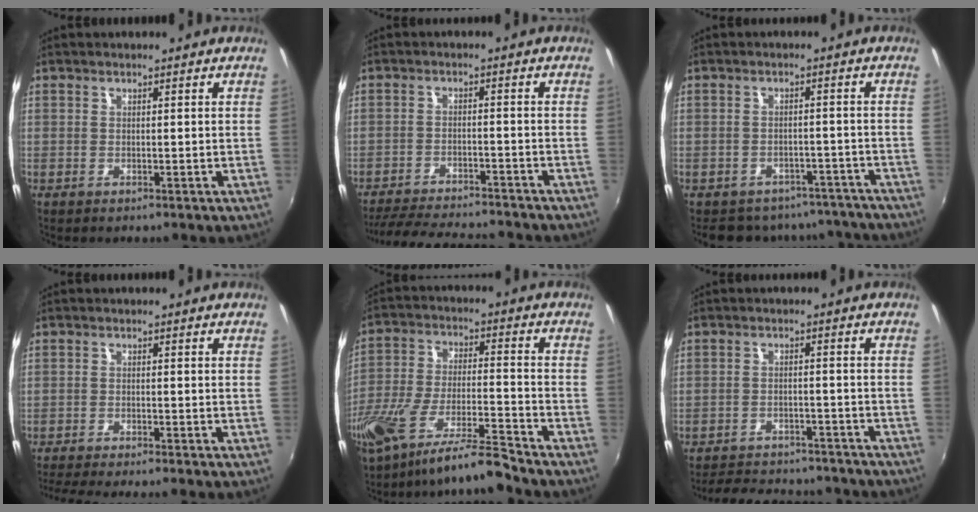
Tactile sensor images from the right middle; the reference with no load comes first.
{"total": 16.3, "force": [-14.6, 2.8, 6.7], "torque": [-0.139, -0.015, -0.213]}
{"total": 13.7, "force": [-11.9, 6.2, 3.1], "torque": [-0.069, 0.023, -0.138]}
{"total": 7.0, "force": [-6.2, -1.0, 3.1], "torque": [-0.078, -0.019, -0.101]}
{"total": 13.0, "force": [-10.6, 0.3, 7.5], "torque": [-0.145, -0.019, -0.193]}
{"total": 16.4, "force": [-14.5, 5.1, 5.9], "torque": [-0.125, 0.008, -0.186]}